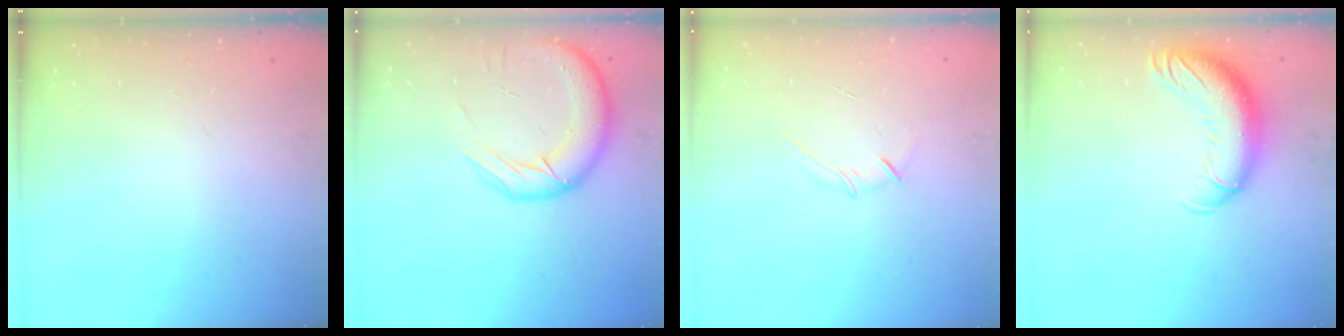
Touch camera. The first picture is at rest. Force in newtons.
{"total": 15.3, "press": 14.8, "slide": 3.8}
{"total": 3.5, "press": 3.4, "slide": 0.8}
{"total": 14.0, "press": 13.6, "slide": 3.3}